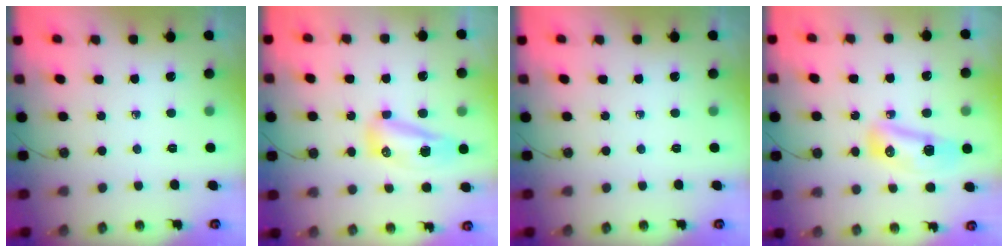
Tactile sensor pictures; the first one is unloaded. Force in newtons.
{"total": 11.0, "press": 9.8, "slide": 5.0}
{"total": 0.0}
{"total": 9.9, "press": 9.9, "slide": 0.9}